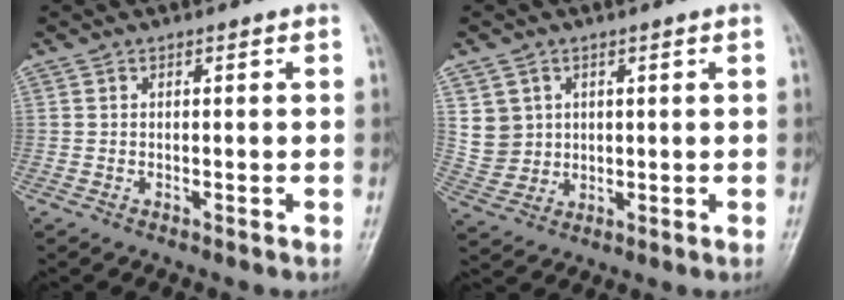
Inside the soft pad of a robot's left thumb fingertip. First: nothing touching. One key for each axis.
{"total": 5.8, "fx": 2.1, "fy": 5.3, "fz": 1.3, "tx": -0.003, "ty": -0.012, "tz": 0.049}